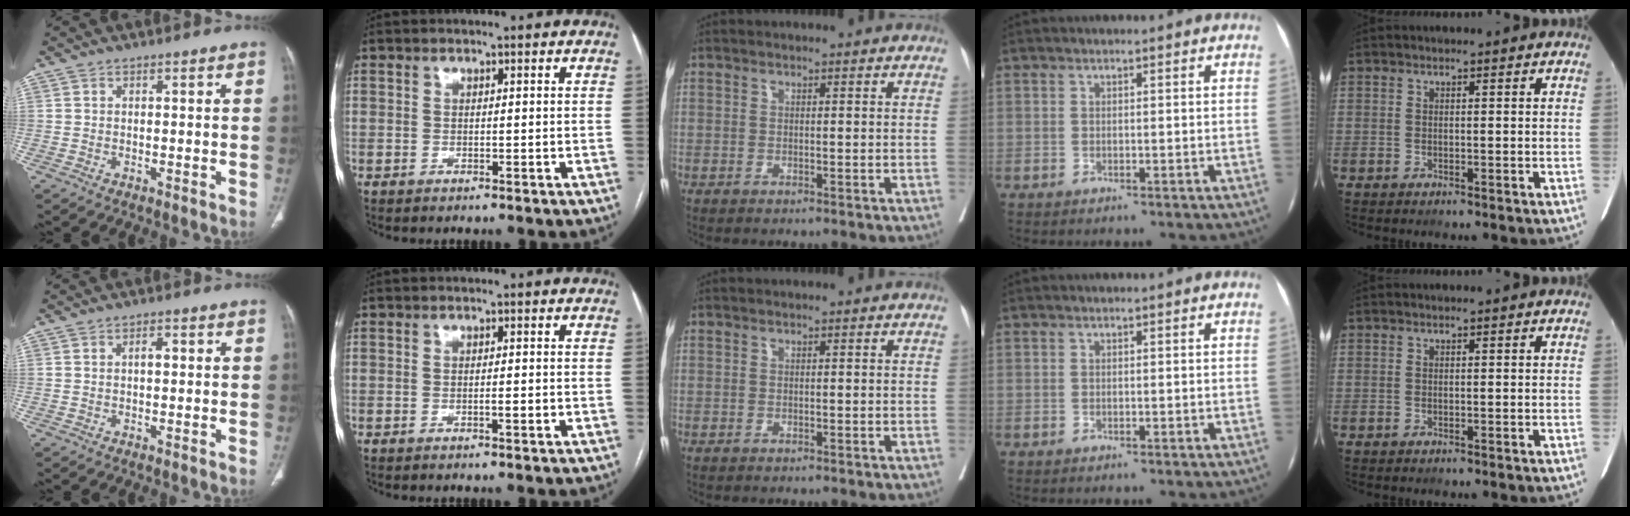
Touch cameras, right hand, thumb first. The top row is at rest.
{"thumb": {"total": 1.8, "force": [0.2, 0.9, 1.5], "torque": [-0.025, 0.005, 0.002]}, "index": {"total": 1.1, "force": [-0.4, 0.1, 1.0], "torque": [-0.018, 0.000, -0.006]}}